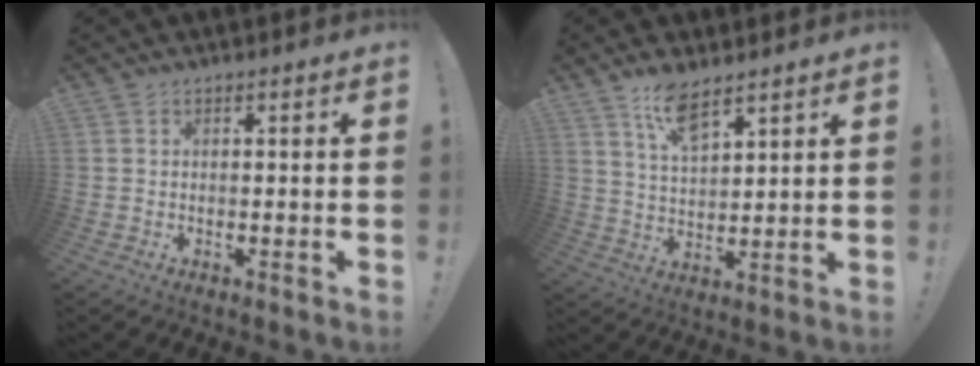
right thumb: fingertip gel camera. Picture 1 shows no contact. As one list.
[{"total": 8.7, "force": [6.5, 2.6, 5.1], "torque": [-0.099, -0.030, 0.118]}]